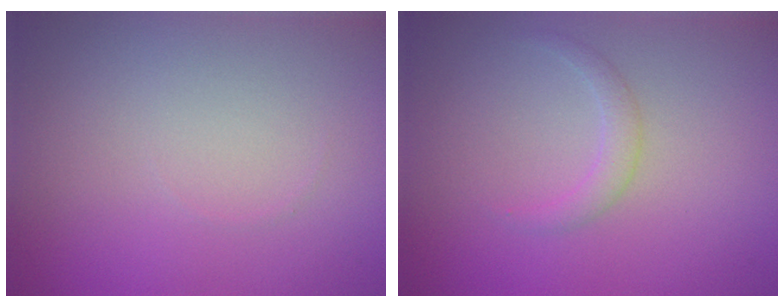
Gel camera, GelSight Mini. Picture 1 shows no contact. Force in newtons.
{"total": 1.2, "press": 1.2, "slide": 0.1}